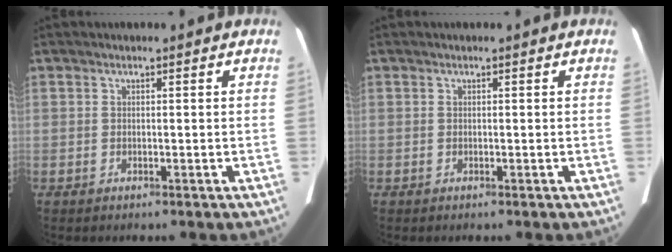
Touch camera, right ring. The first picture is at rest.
{"total": 0.0}